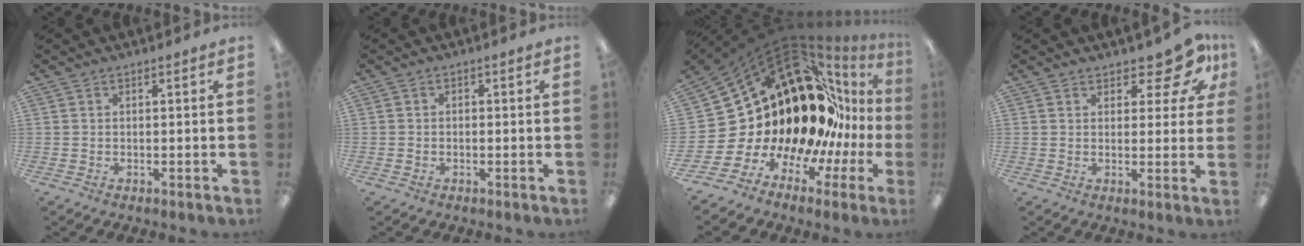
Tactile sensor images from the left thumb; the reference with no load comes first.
{"total": 0.8, "force": [-0.4, 0.6, 0.2], "torque": [-0.003, 0.002, -0.008]}
{"total": 24.1, "force": [5.8, 16.9, 16.2], "torque": [-0.234, -0.127, 0.158]}
{"total": 8.3, "force": [5.7, 3.4, 5.0], "torque": [-0.060, -0.034, 0.099]}